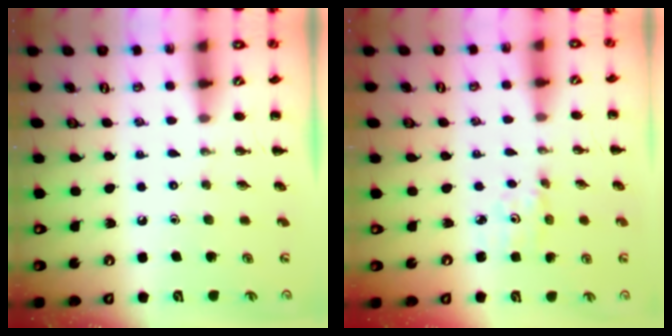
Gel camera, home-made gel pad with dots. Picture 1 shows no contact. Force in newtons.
{"total": 1.6, "press": 1.5, "slide": 0.3}